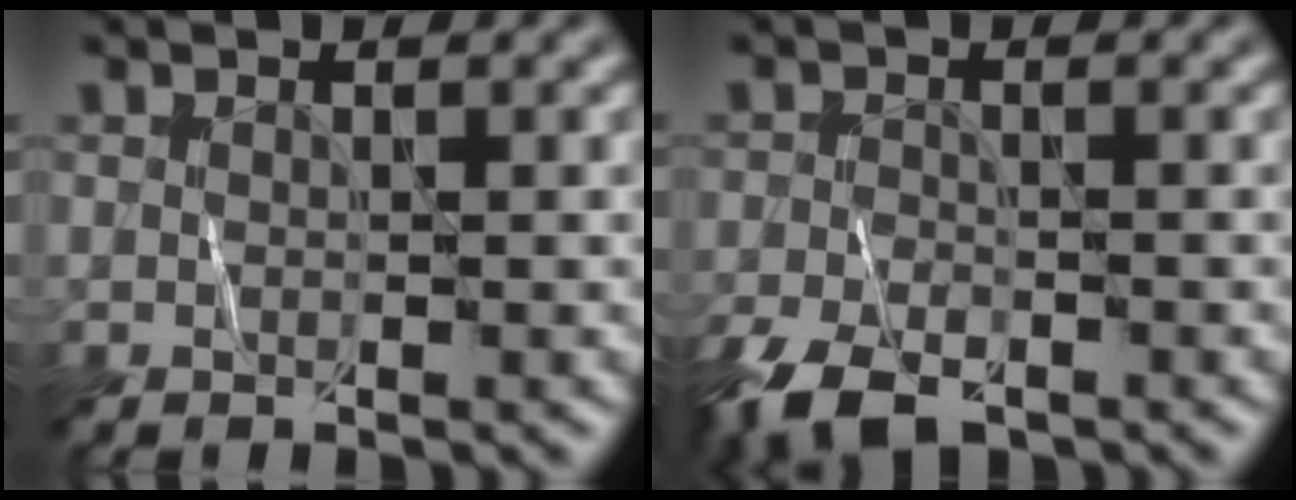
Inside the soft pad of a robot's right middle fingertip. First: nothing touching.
{"total": 5.6, "force": [-4.0, 2.5, 3.0], "torque": [-0.058, -0.013, -0.080]}